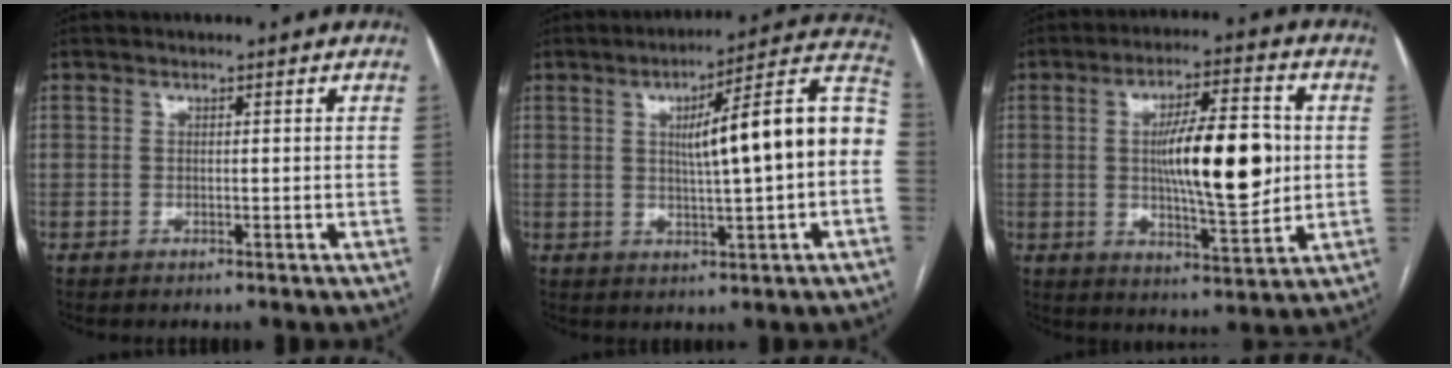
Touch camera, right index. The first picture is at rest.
{"total": 15.6, "force": [0.7, 1.1, 15.5], "torque": [-0.214, 0.038, 0.010]}
{"total": 14.4, "force": [0.9, 3.4, 14.0], "torque": [-0.228, 0.006, 0.016]}